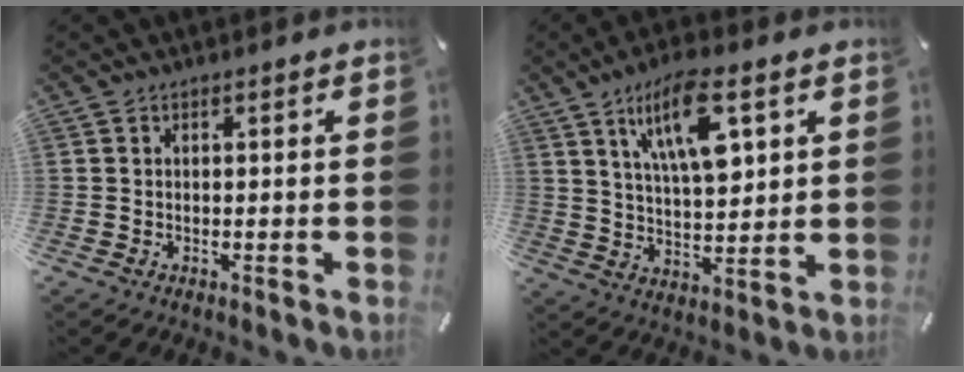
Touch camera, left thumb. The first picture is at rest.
{"total": 14.0, "force": [6.6, 5.6, 11.0], "torque": [-0.181, -0.011, 0.111]}